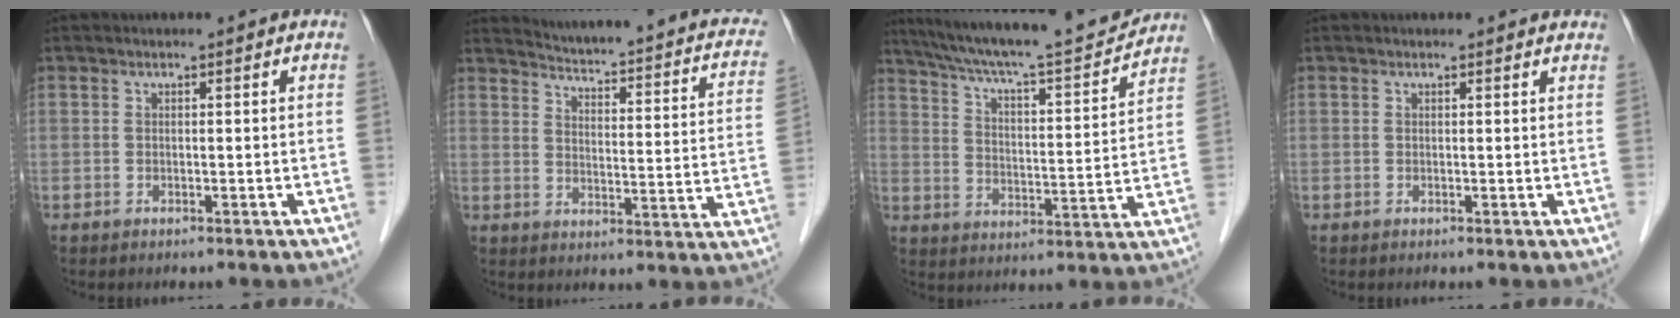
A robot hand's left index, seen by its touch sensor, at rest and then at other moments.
{"total": 20.7, "force": [17.3, 3.9, 10.7], "torque": [-0.137, -0.031, 0.192]}
{"total": 19.4, "force": [17.7, 0.7, 8.1], "torque": [-0.139, -0.010, 0.263]}
{"total": 2.9, "force": [2.8, 0.7, 0.5], "torque": [-0.008, 0.009, 0.019]}